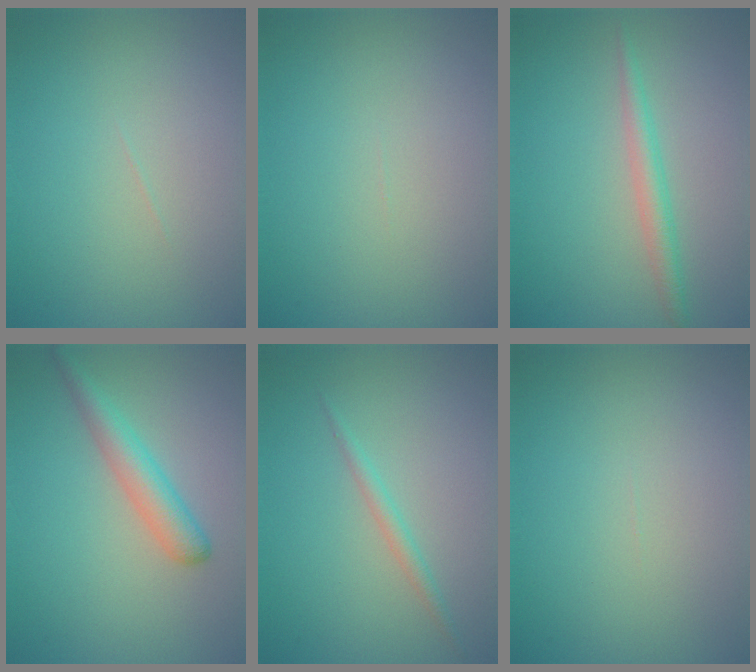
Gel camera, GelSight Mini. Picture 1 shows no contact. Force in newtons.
{"total": 0.0}
{"total": 2.0, "press": 2.0, "slide": 0.1}
{"total": 3.1, "press": 3.1, "slide": 0.1}
{"total": 1.2, "press": 1.2, "slide": 0.1}
{"total": 0.0}